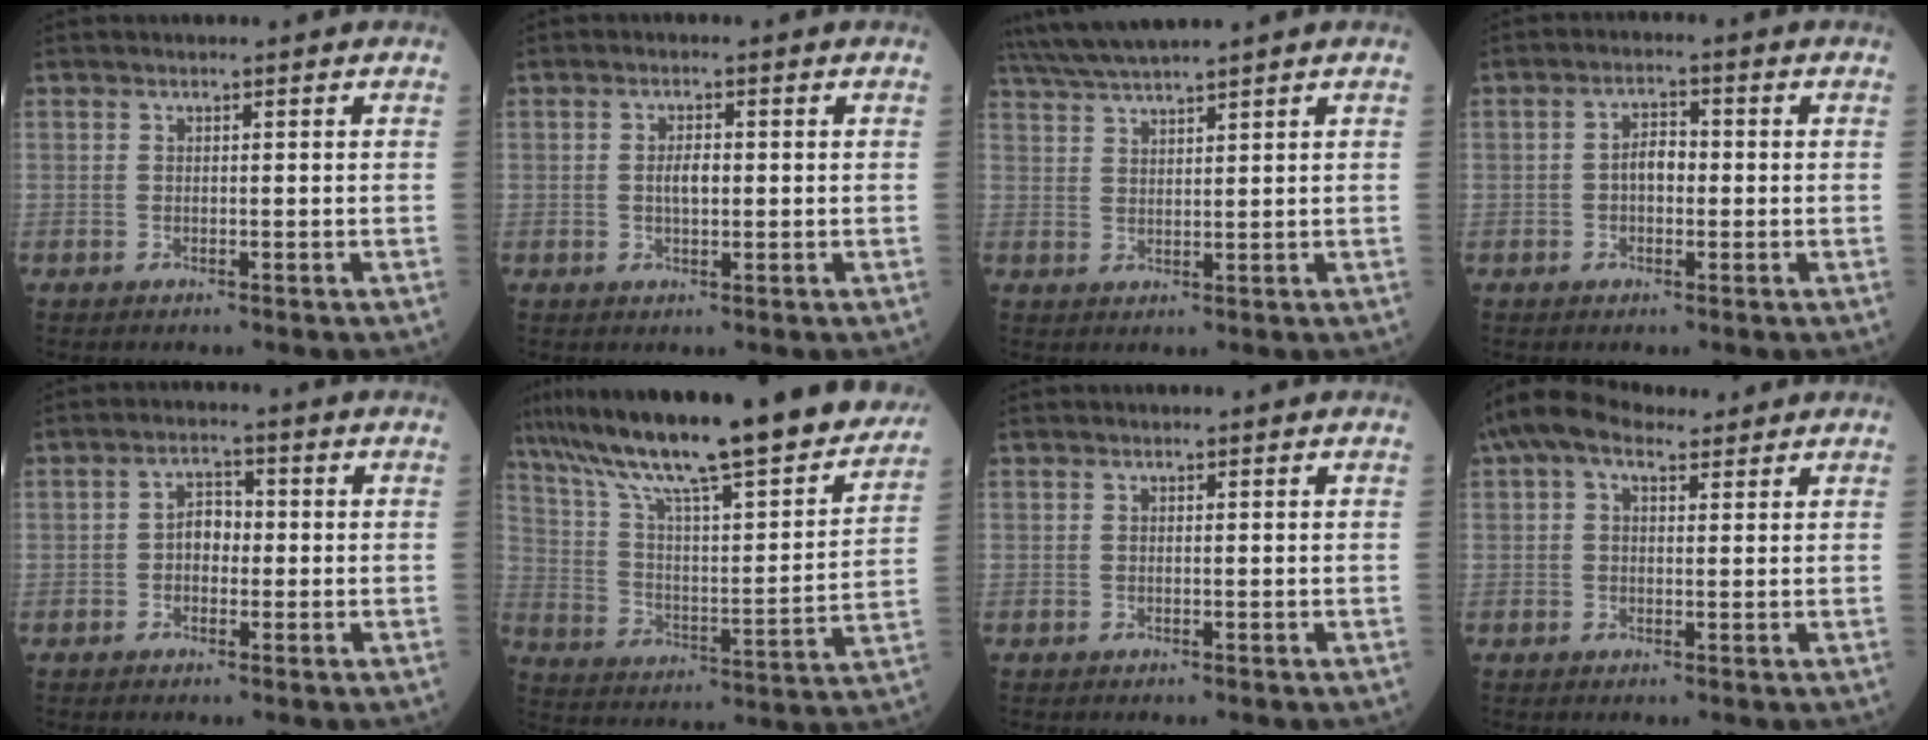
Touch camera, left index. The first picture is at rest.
{"total": 2.5, "force": [0.0, 1.0, 2.2], "torque": [-0.044, 0.000, -0.001]}
{"total": 6.6, "force": [5.8, -1.0, 2.9], "torque": [-0.059, 0.020, 0.110]}
{"total": 3.3, "force": [-0.4, 1.9, 2.7], "torque": [-0.050, 0.011, -0.012]}
{"total": 3.5, "force": [-0.5, 2.3, 2.6], "torque": [-0.043, 0.012, -0.014]}
{"total": 29.4, "force": [24.4, 3.7, 16.0], "torque": [-0.259, -0.031, 0.345]}
{"total": 0.0}
{"total": 6.4, "force": [4.3, 3.0, 3.6], "torque": [-0.083, 0.042, 0.079]}